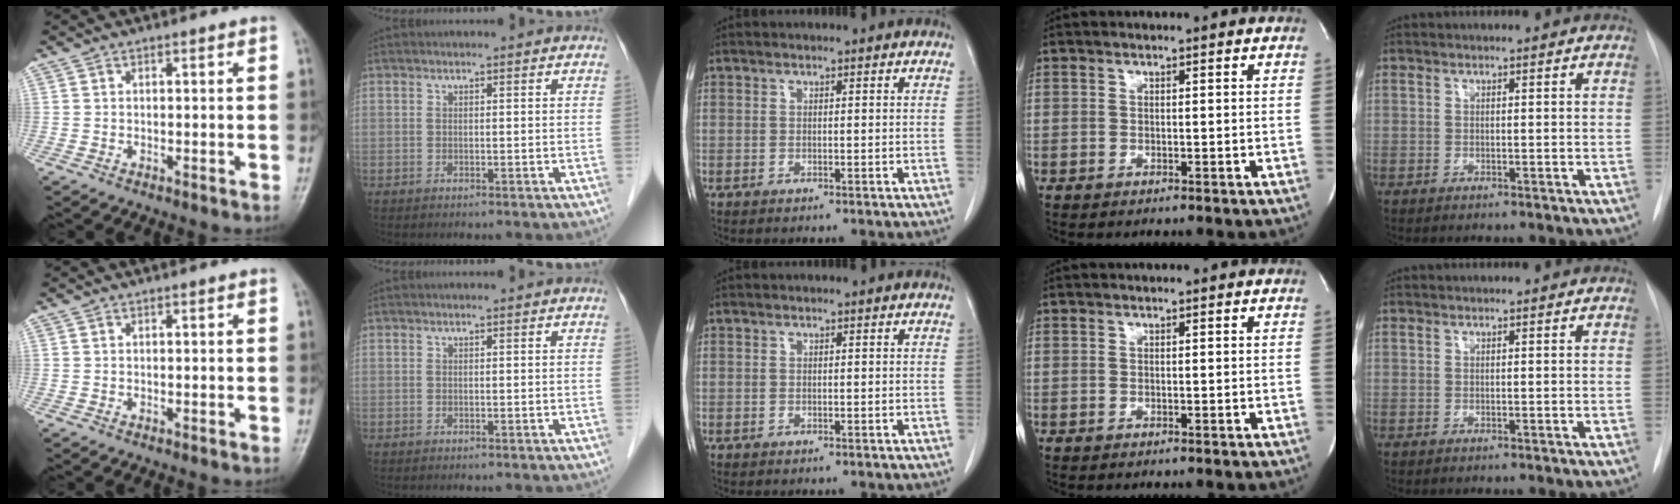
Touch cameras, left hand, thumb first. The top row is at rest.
{}